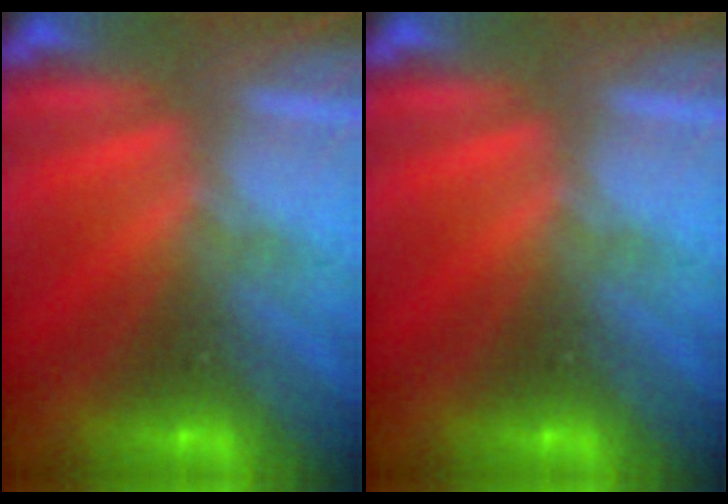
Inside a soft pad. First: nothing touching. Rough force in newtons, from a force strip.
{"total": 0.0}